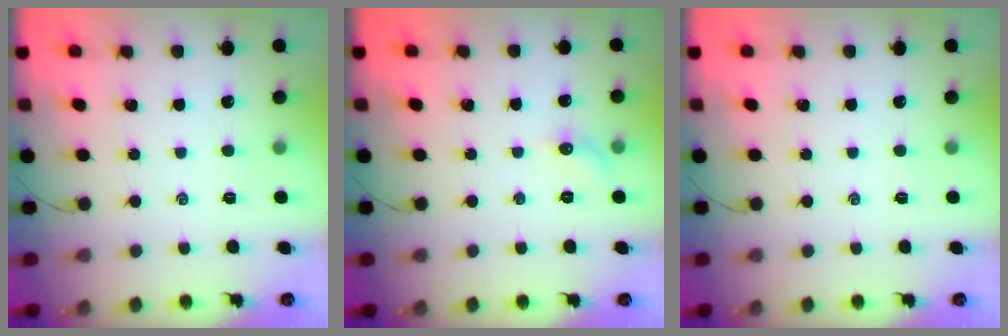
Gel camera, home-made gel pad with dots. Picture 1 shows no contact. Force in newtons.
{"total": 5.3, "press": 5.1, "slide": 1.4}
{"total": 0.0}